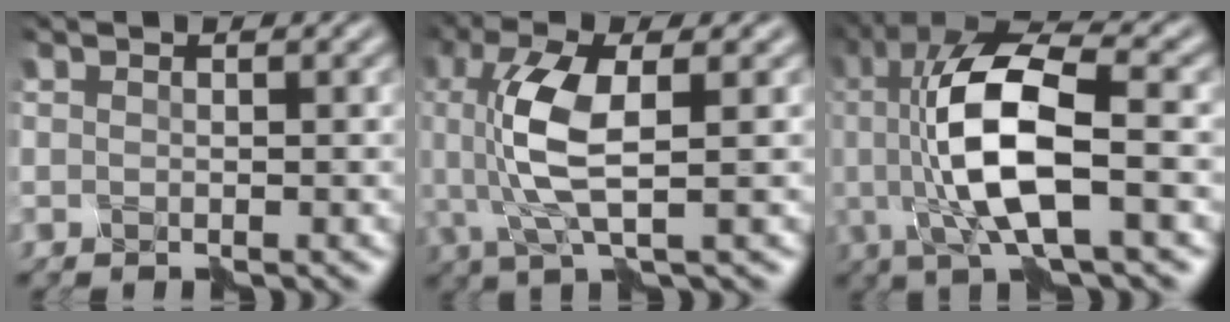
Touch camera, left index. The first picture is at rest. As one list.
[{"total": 6.0, "force": [0.3, 1.8, 5.7], "torque": [-0.143, 0.005, 0.008]}, {"total": 9.0, "force": [-0.3, 2.5, 8.6], "torque": [-0.176, 0.005, -0.002]}]